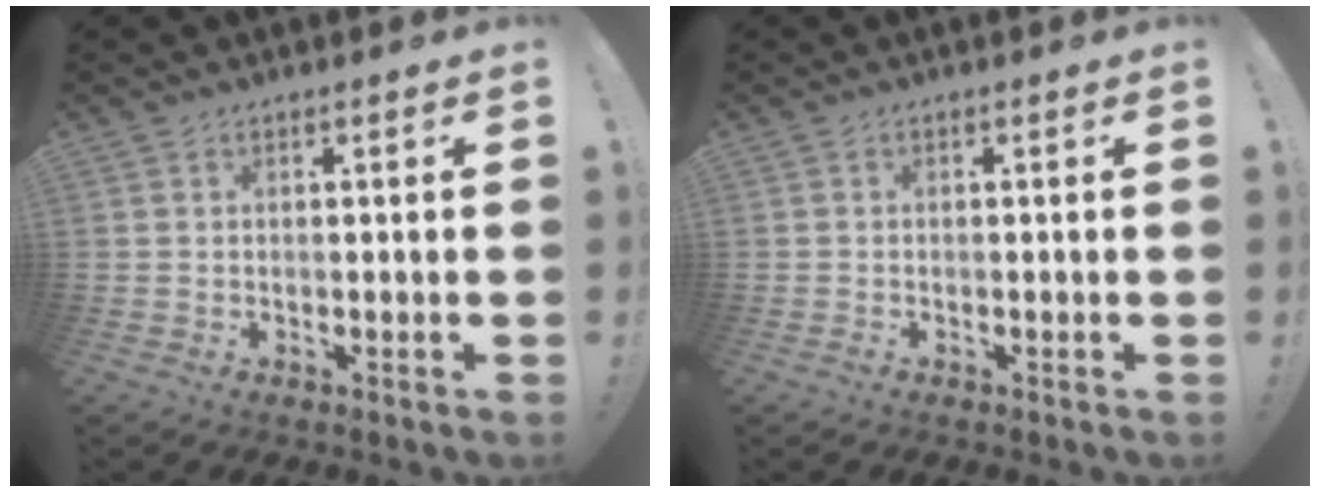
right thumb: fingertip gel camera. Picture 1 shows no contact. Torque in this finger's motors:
{"motor_torque": [0.00, 0.11, 0.07, 0.07, 0.00]}